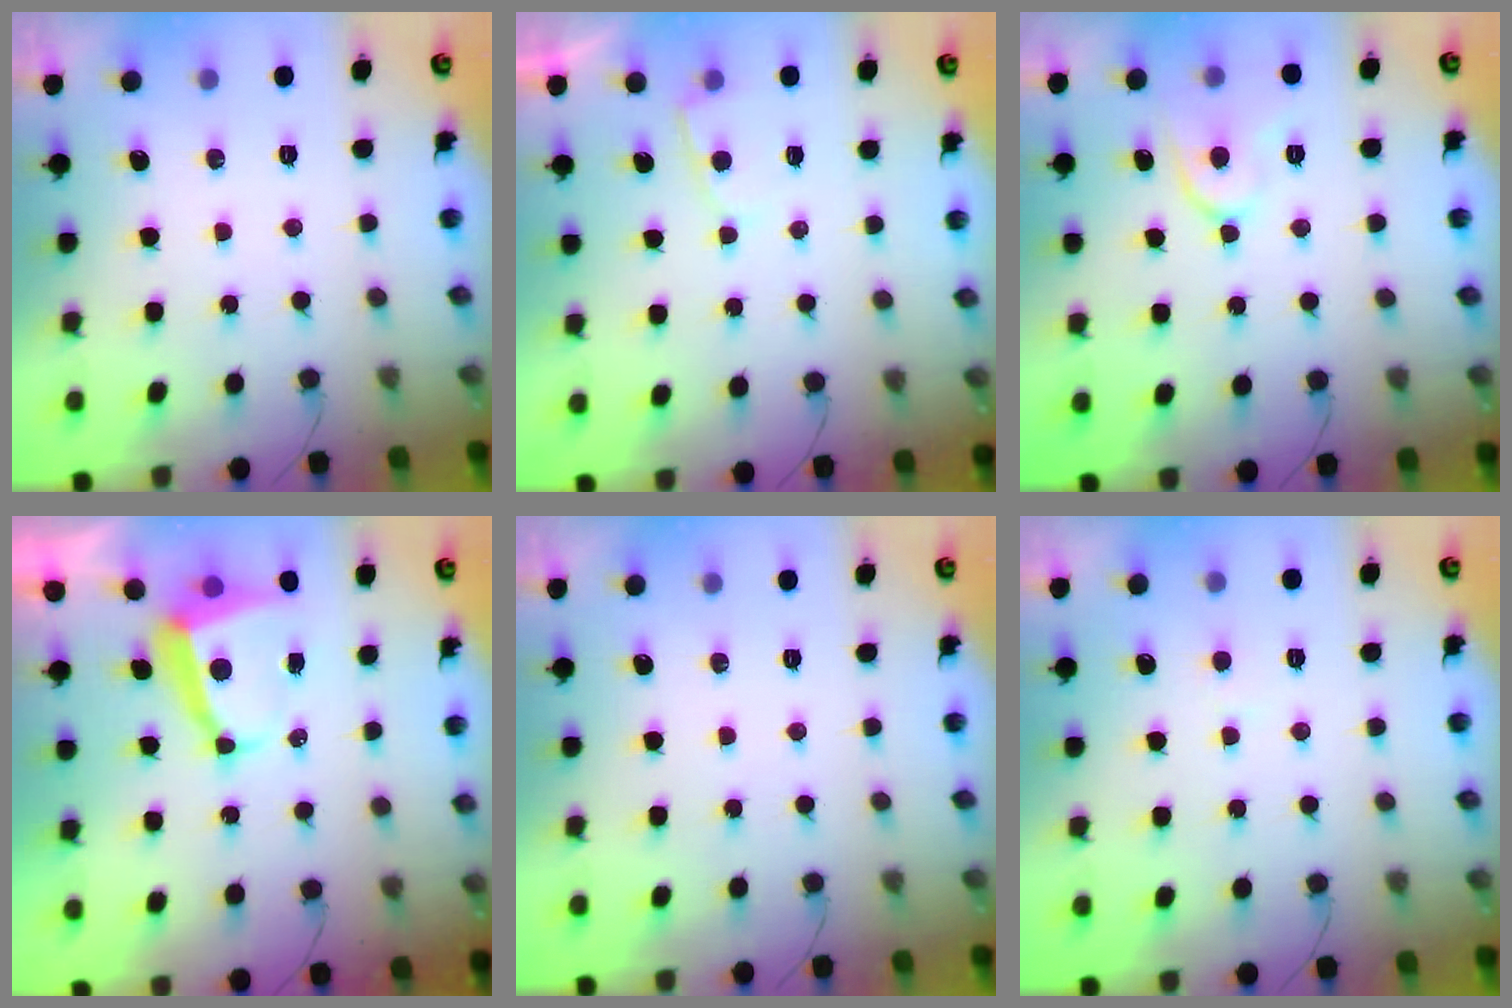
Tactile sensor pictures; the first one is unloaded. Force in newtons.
{"total": 3.0, "press": 2.9, "slide": 0.3}
{"total": 8.8, "press": 8.7, "slide": 0.9}
{"total": 6.1, "press": 6.1, "slide": 0.4}
{"total": 0.0}
{"total": 2.7, "press": 2.7, "slide": 0.2}